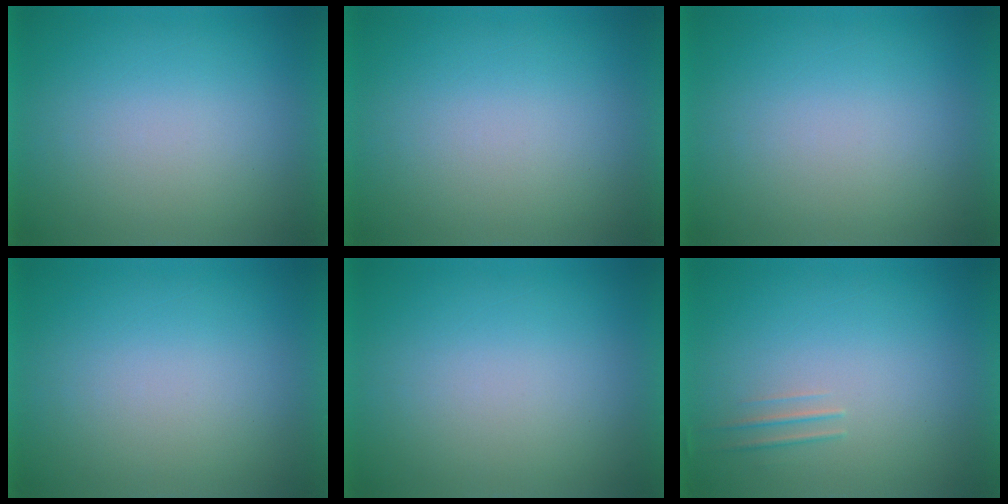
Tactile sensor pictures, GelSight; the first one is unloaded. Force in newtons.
{"total": 1.0}
{"total": 0.0}
{"total": 0.0}
{"total": 0.0}
{"total": 1.6}